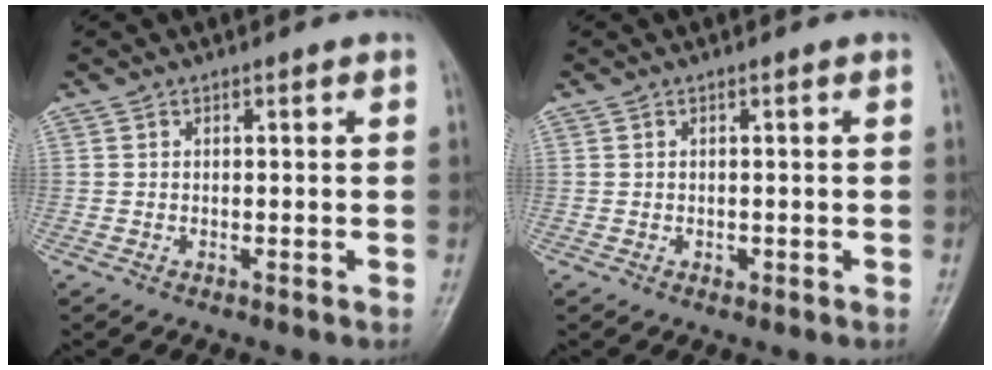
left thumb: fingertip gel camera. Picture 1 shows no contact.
{"total": 0.7, "force": [0.0, 0.5, 0.5], "torque": [-0.002, 0.001, 0.000]}